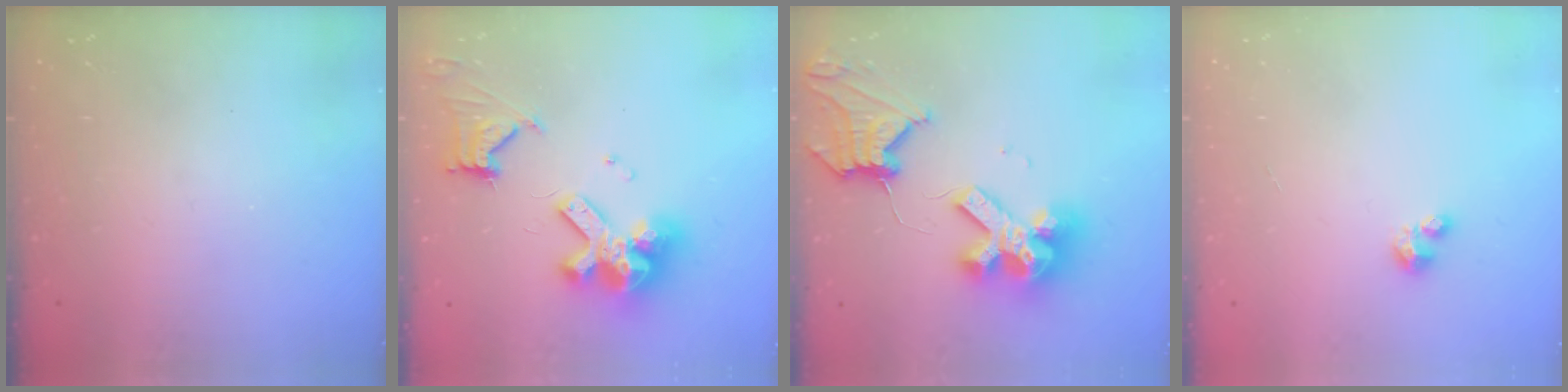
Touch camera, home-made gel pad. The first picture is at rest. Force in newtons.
{"total": 15.0, "press": 14.9, "slide": 1.9}
{"total": 16.6, "press": 16.5, "slide": 1.4}
{"total": 2.5, "press": 2.5, "slide": 0.3}